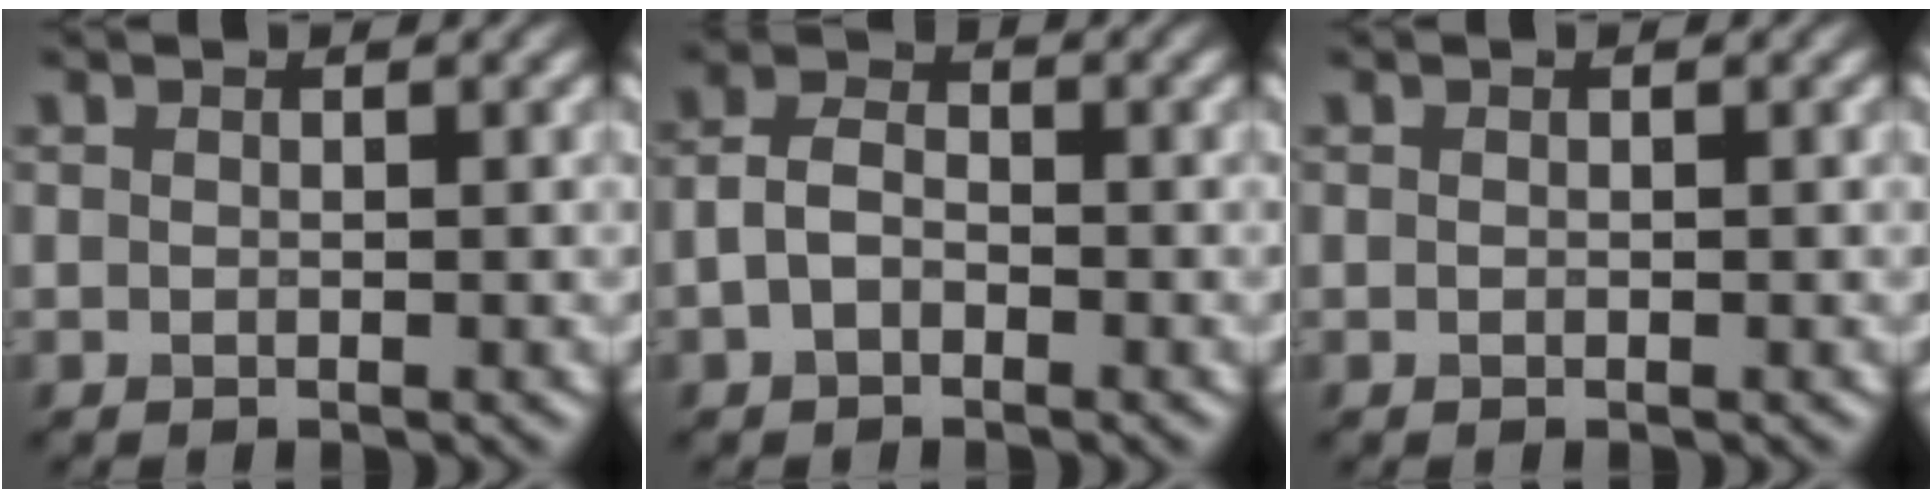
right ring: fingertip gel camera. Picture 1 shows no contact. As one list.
[{"total": 2.5, "force": [-0.8, 1.7, 1.7], "torque": [-0.036, 0.007, -0.023]}, {"total": 0.0}]